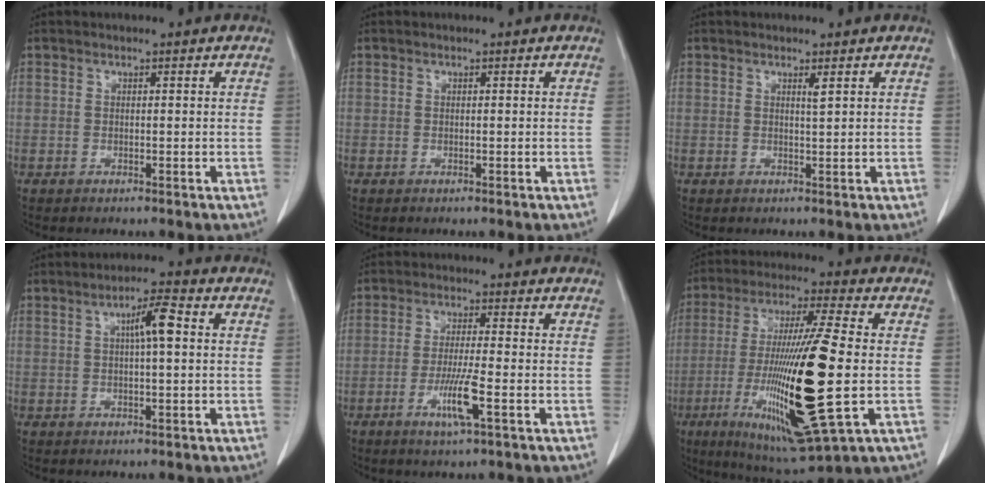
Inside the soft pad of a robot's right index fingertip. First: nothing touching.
{"total": 0.0}
{"total": 0.9, "force": [0.6, -0.2, 0.6], "torque": [-0.010, -0.002, 0.014]}
{"total": 4.9, "force": [1.0, 0.4, 4.8], "torque": [-0.083, 0.010, 0.015]}
{"total": 6.2, "force": [-2.4, -0.1, 5.7], "torque": [-0.104, -0.011, -0.043]}
{"total": 22.4, "force": [-4.5, 1.6, 21.9], "torque": [-0.443, -0.034, -0.074]}